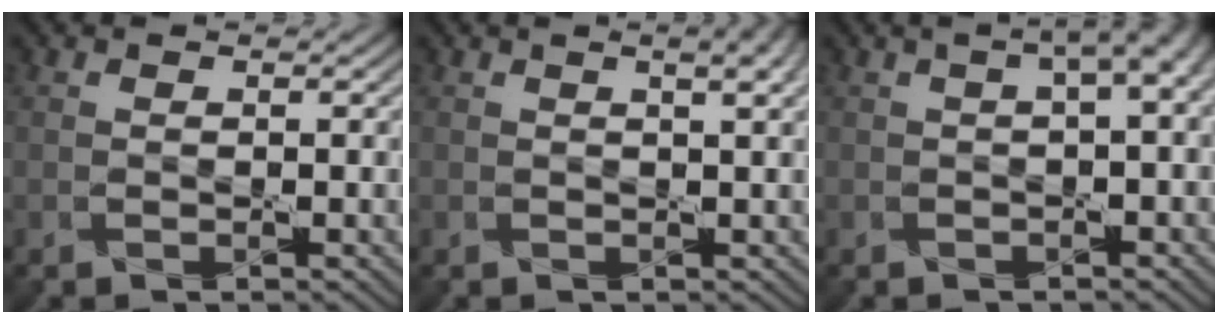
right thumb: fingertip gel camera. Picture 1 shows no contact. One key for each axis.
{"total": 3.9, "fx": 1.8, "fy": 1.1, "fz": 3.3, "tx": -0.038, "ty": 0.006, "tz": 0.010}
{"total": 4.1, "fx": 0.9, "fy": 0.9, "fz": 3.9, "tx": -0.054, "ty": 0.017, "tz": 0.015}